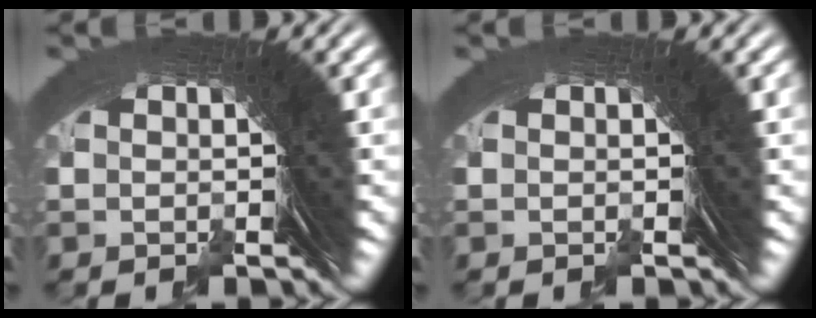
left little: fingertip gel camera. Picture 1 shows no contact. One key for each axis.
{"total": 0.0}